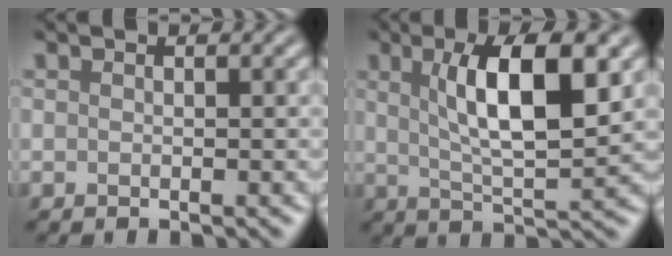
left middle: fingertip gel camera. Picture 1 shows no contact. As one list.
[{"total": 7.8, "force": [2.1, 2.1, 7.3], "torque": [-0.112, -0.001, 0.041]}]